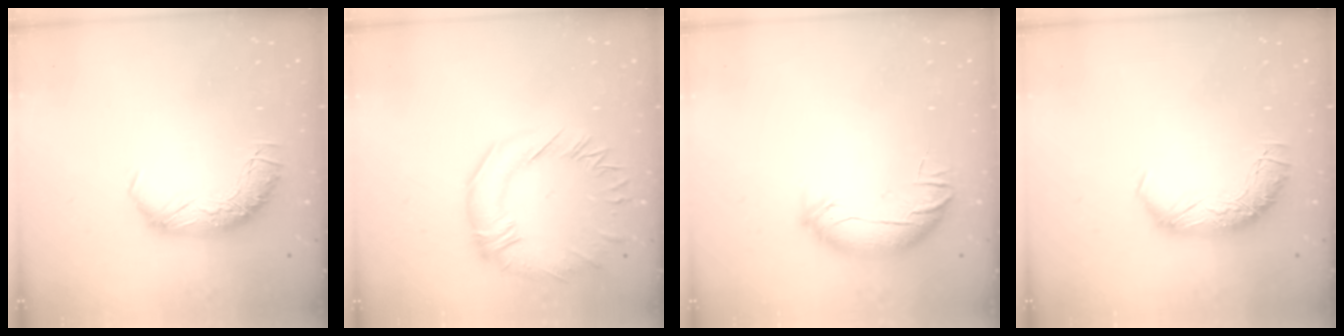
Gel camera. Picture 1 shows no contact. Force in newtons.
{"total": 3.6, "press": 3.2, "slide": 1.6}
{"total": 3.9, "press": 3.5, "slide": 1.8}
{"total": 0.0}